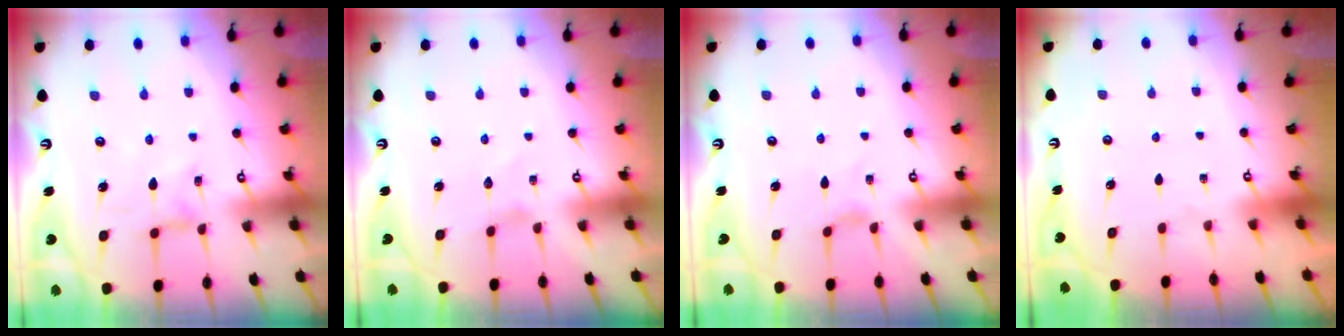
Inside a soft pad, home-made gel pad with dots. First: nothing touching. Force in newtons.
{"total": 0.0}
{"total": 1.2, "press": 1.2, "slide": 0.3}
{"total": 0.0}